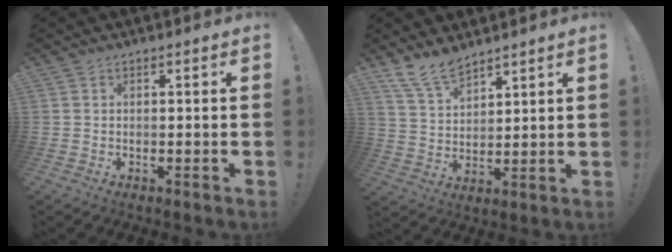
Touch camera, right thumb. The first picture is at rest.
{"total": 9.5, "force": [8.1, 3.7, 3.6], "torque": [-0.070, -0.051, 0.157]}